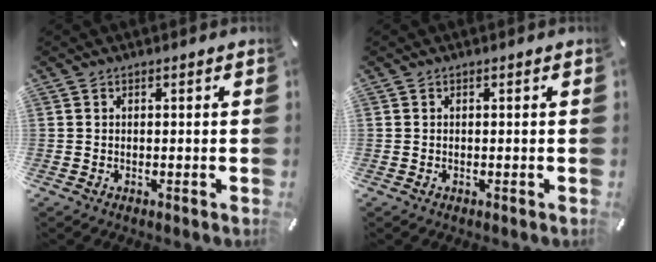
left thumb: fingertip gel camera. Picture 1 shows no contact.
{"total": 0.0}